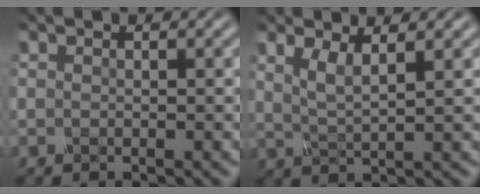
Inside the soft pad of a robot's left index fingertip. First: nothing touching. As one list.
[{"total": 2.9, "force": [1.1, 0.7, 2.6], "torque": [-0.053, -0.005, 0.022]}]